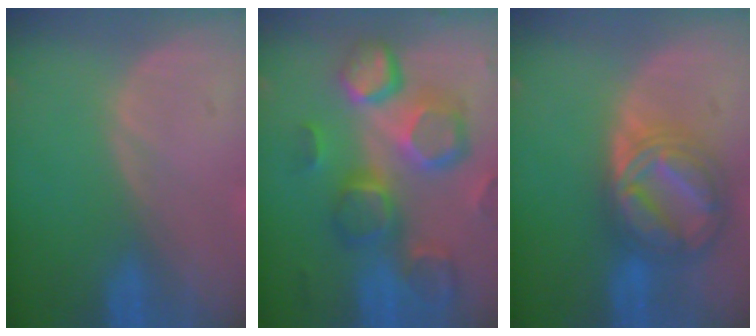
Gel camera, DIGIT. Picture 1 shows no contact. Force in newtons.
{"total": 13.0, "press": 11.4, "slide": 6.3}
{"total": 9.1, "press": 9.1, "slide": 0.6}